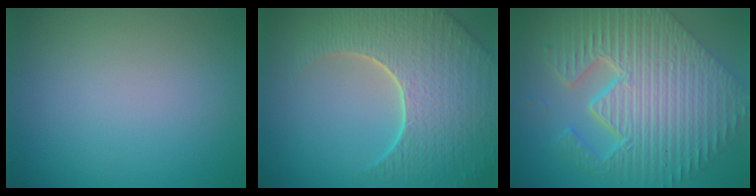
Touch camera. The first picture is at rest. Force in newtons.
{"total": 9.1, "press": 6.5, "slide": 6.4}
{"total": 11.5, "press": 7.7, "slide": 8.5}